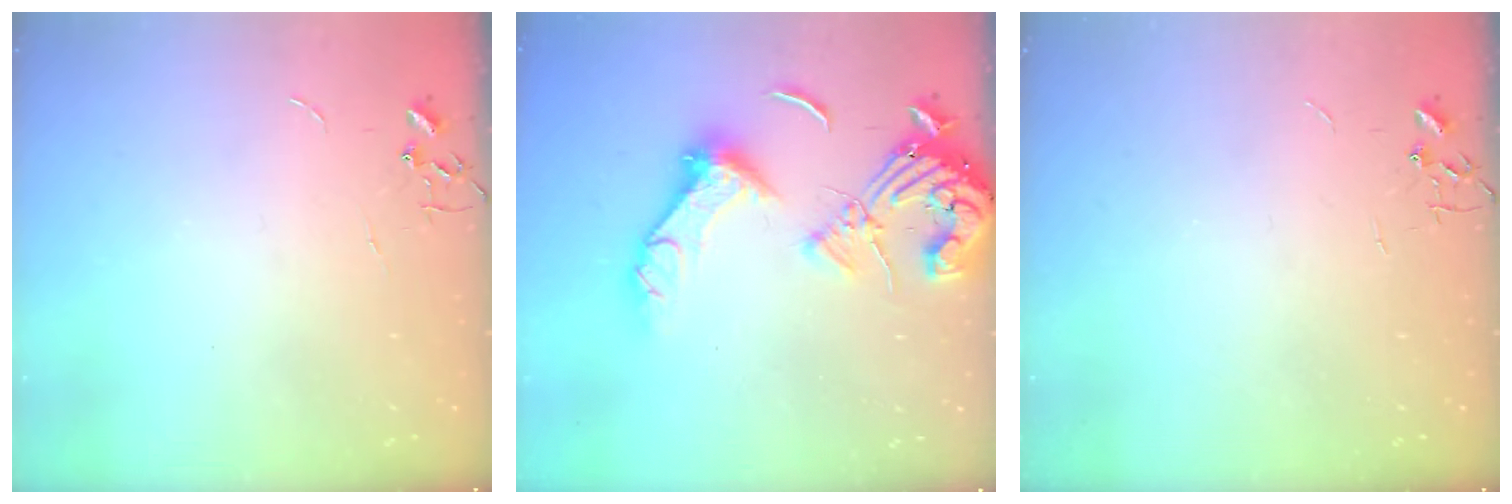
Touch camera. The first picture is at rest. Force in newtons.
{"total": 17.0, "press": 16.9, "slide": 2.3}
{"total": 0.0}